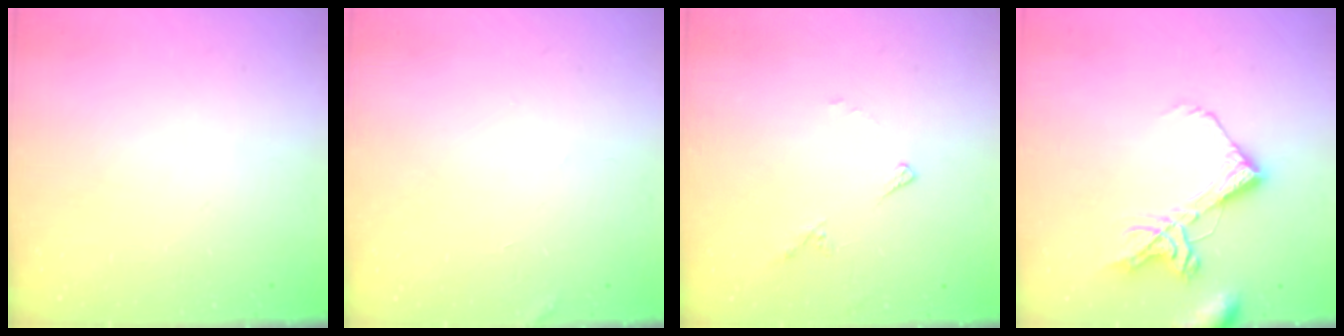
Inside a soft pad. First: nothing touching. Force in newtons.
{"total": 1.9, "press": 1.9, "slide": 0.2}
{"total": 5.6, "press": 5.6, "slide": 0.6}
{"total": 10.8, "press": 10.7, "slide": 1.3}